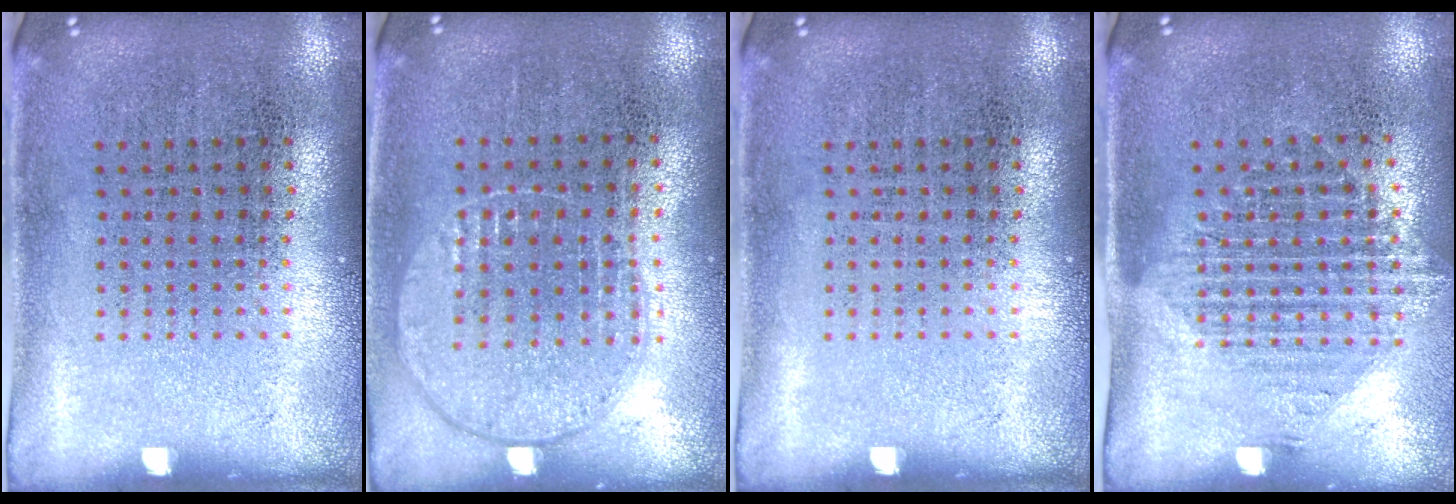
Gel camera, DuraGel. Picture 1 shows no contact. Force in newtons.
{"total": 1.0, "press": 0.9, "slide": 0.4}
{"total": 0.0}
{"total": 1.5, "press": 1.2, "slide": 0.9}